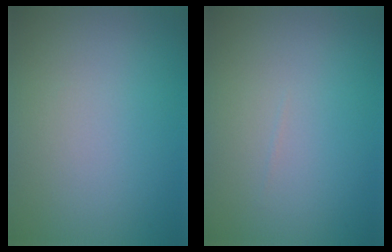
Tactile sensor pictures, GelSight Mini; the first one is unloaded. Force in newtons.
{"total": 0.0}